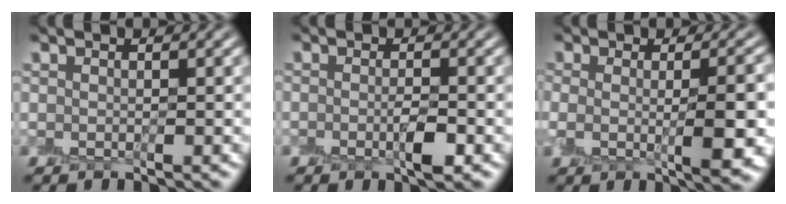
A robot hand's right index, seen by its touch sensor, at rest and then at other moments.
{"total": 1.7, "force": [-0.7, 0.4, 1.5], "torque": [-0.024, -0.002, -0.012]}
{"total": 5.7, "force": [-0.4, 1.6, 5.4], "torque": [-0.071, -0.005, -0.005]}